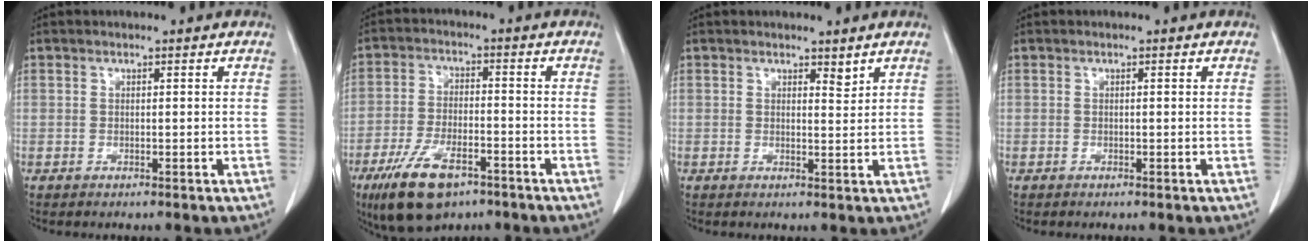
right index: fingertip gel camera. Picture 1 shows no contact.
{"total": 11.0, "force": [-6.8, 4.2, 7.5], "torque": [-0.152, -0.012, -0.117]}
{"total": 1.5, "force": [1.2, 0.4, 0.7], "torque": [-0.011, -0.009, 0.019]}
{"total": 0.0}